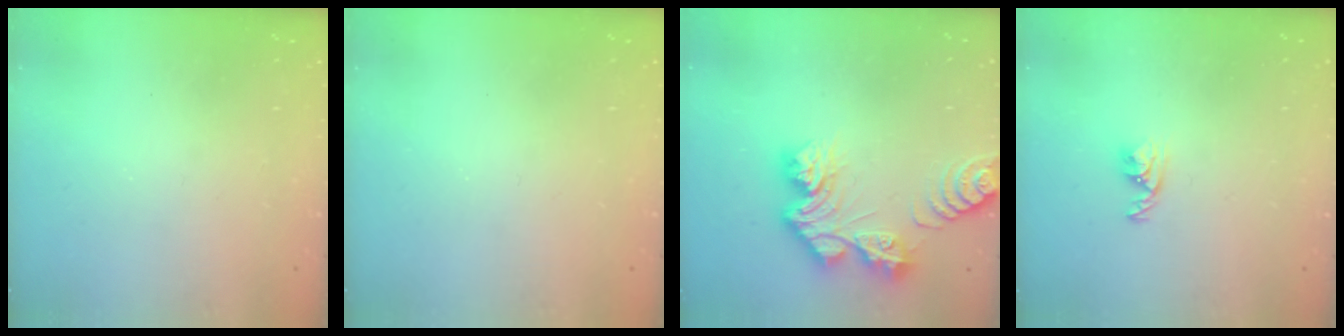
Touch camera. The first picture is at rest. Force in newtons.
{"total": 0.0}
{"total": 13.2, "press": 13.2, "slide": 1.2}
{"total": 4.3, "press": 4.2, "slide": 0.8}